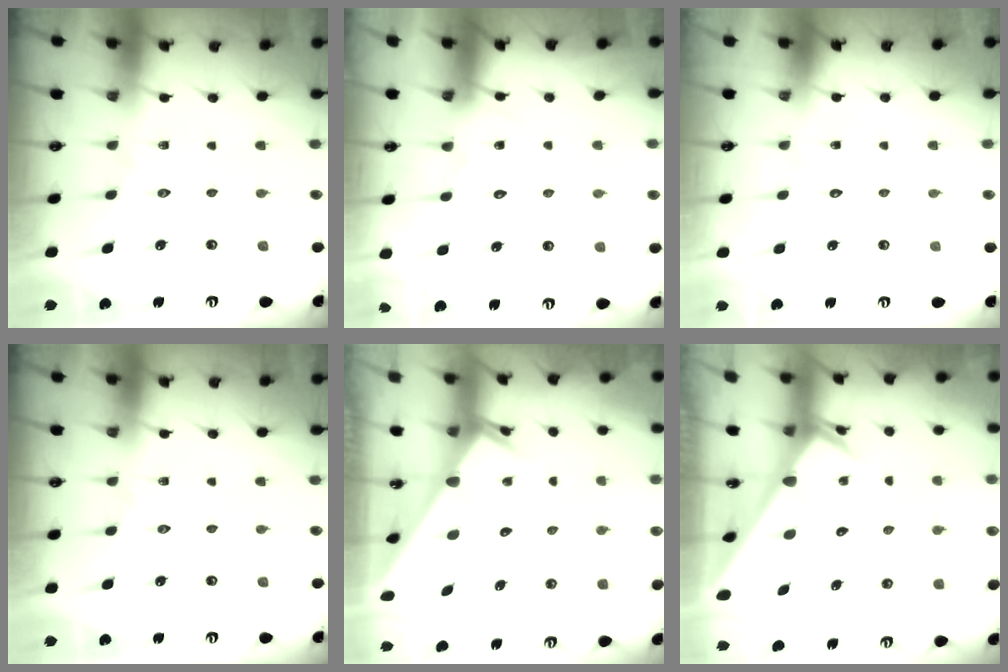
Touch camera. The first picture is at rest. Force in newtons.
{"total": 5.6, "press": 5.6, "slide": 0.4}
{"total": 1.7, "press": 1.7, "slide": 0.1}
{"total": 0.0}
{"total": 1.8, "press": 1.8, "slide": 0.1}
{"total": 2.7, "press": 2.7, "slide": 0.1}